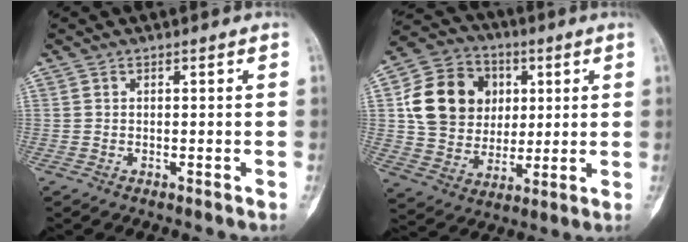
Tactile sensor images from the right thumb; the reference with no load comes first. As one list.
[{"total": 17.0, "force": [3.6, 14.3, 8.5], "torque": [-0.126, 0.005, 0.067]}]